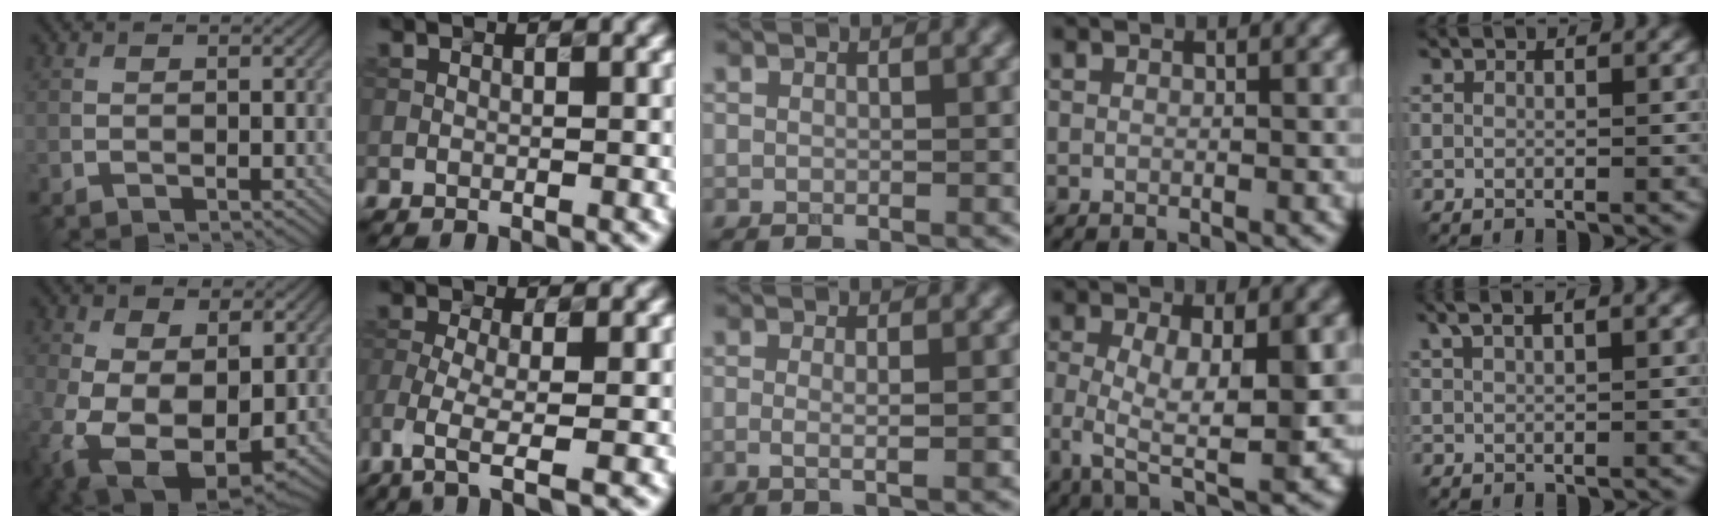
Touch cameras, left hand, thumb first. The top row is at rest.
{"thumb": {"total": 14.7, "force": [-3.7, 9.7, 10.4], "torque": [-0.210, -0.046, -0.038]}, "index": {"total": 4.5, "force": [-2.5, 1.2, 3.6], "torque": [-0.078, -0.005, -0.053]}, "middle": {"total": 2.4, "force": [-0.1, 0.7, 2.3], "torque": [-0.029, -0.007, -0.010]}, "ring": {"total": 7.5, "force": [-0.5, 2.7, 7.0], "torque": [-0.129, -0.009, -0.011]}, "little": {"total": 2.8, "force": [1.7, 0.7, 2.1], "torque": [-0.036, 0.001, 0.031]}}